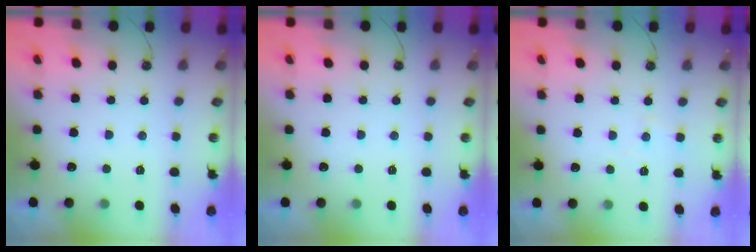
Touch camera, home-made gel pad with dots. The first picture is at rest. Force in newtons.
{"total": 0.0}
{"total": 3.0, "press": 2.9, "slide": 0.6}